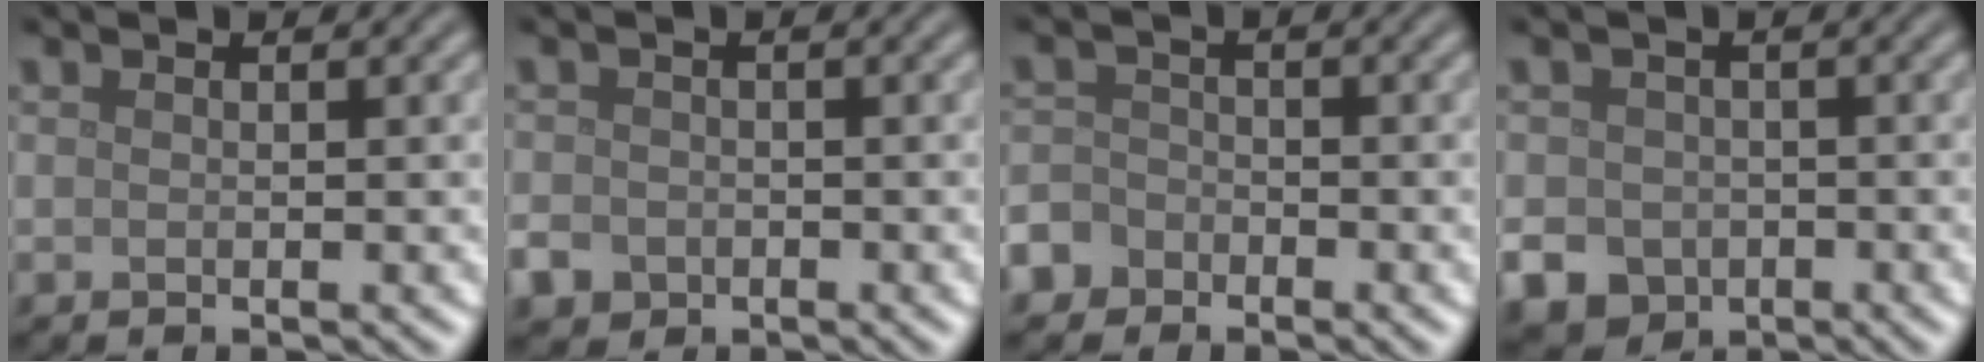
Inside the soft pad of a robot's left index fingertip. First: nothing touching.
{"total": 2.4, "force": [-1.2, 1.9, 0.7], "torque": [-0.012, -0.006, -0.027]}
{"total": 3.8, "force": [-2.6, 2.6, 0.4], "torque": [0.013, -0.003, -0.055]}
{"total": 6.7, "force": [-3.0, 5.6, 2.1], "torque": [-0.040, -0.029, -0.058]}